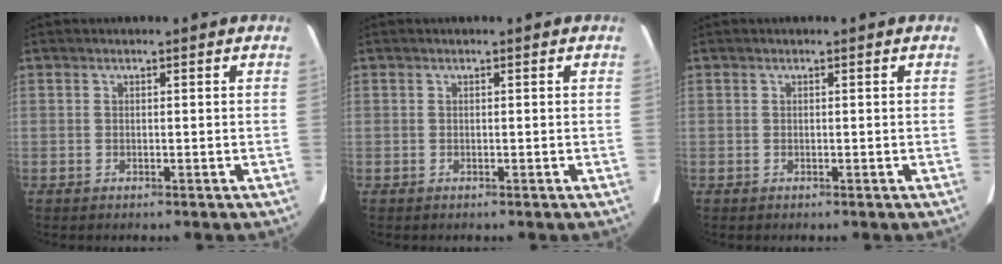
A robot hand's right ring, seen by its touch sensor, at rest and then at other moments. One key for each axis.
{"total": 0.0}
{"total": 0.0}